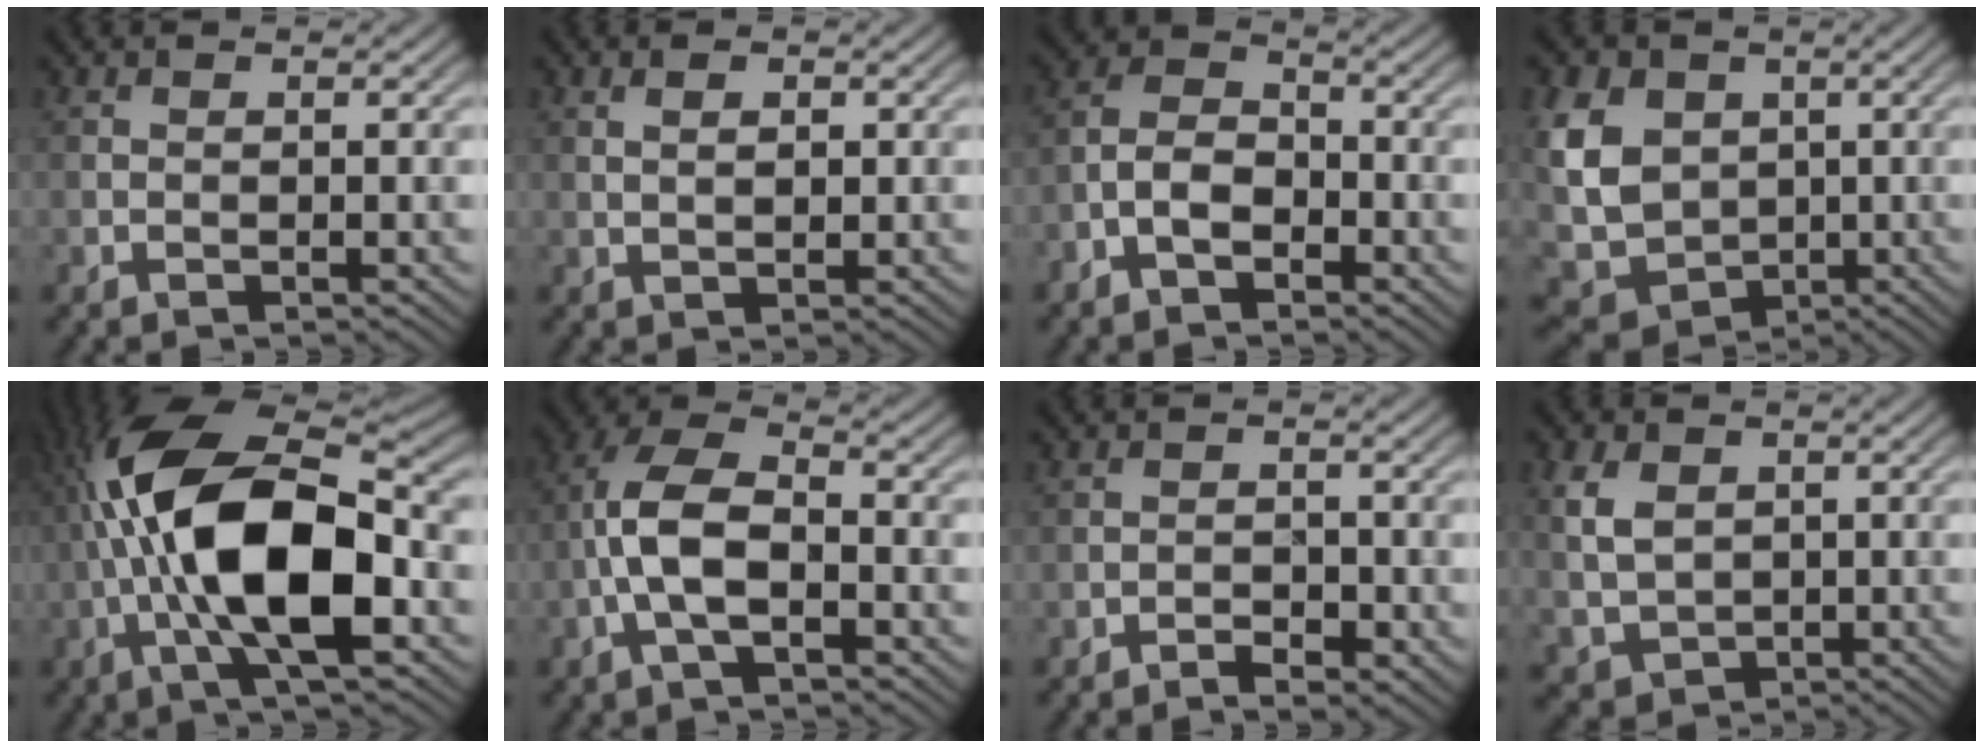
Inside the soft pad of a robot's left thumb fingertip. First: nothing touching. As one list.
[{"total": 2.1, "force": [0.6, 1.0, 1.7], "torque": [-0.021, -0.009, 0.014]}, {"total": 4.7, "force": [-2.6, 2.7, 2.8], "torque": [-0.053, 0.007, -0.062]}, {"total": 11.2, "force": [1.0, 9.0, 6.5], "torque": [-0.176, -0.006, 0.013]}, {"total": 15.6, "force": [-2.1, 6.0, 14.3], "torque": [-0.262, 0.022, -0.049]}, {"total": 8.0, "force": [-2.0, 3.7, 6.8], "torque": [-0.145, 0.018, -0.050]}, {"total": 2.3, "force": [-1.4, 1.1, 1.5], "torque": [-0.020, 0.001, -0.025]}, {"total": 5.8, "force": [1.0, 4.4, 3.5], "torque": [-0.102, -0.002, 0.021]}]